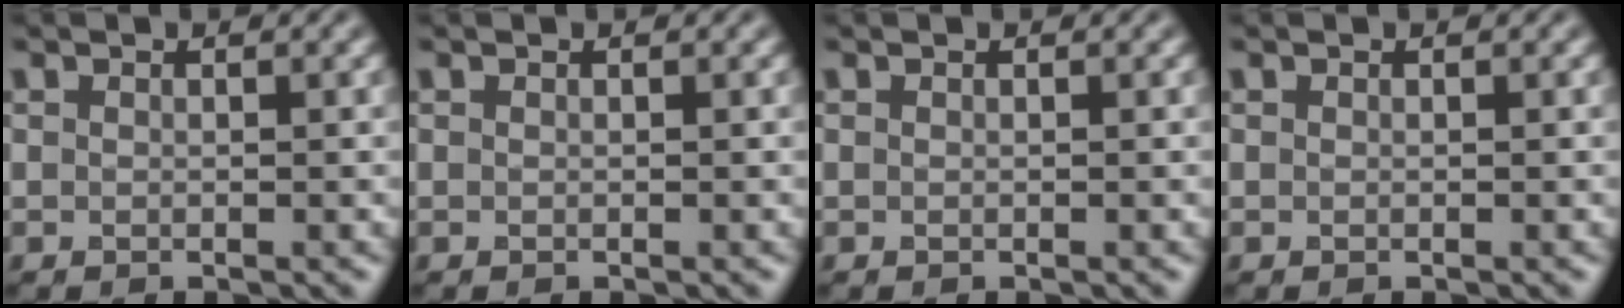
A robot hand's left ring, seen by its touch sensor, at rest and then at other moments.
{"total": 0.0}
{"total": 0.0}
{"total": 0.0}